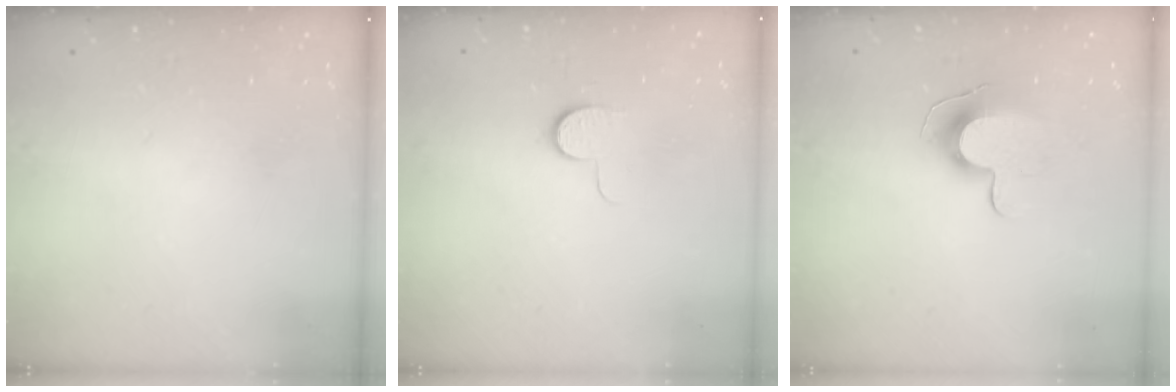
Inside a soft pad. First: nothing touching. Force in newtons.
{"total": 5.3, "press": 5.3, "slide": 0.5}
{"total": 9.4, "press": 9.4, "slide": 0.6}